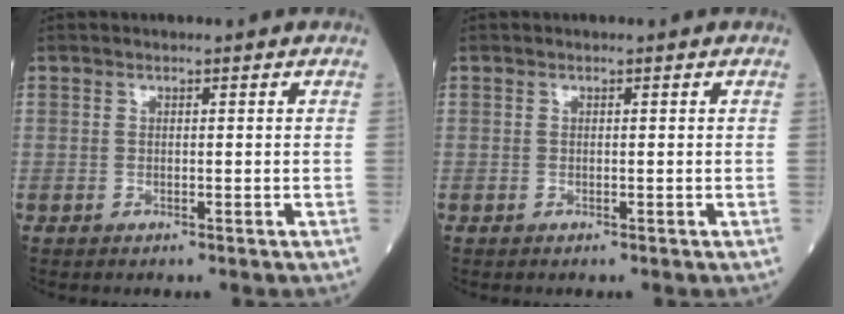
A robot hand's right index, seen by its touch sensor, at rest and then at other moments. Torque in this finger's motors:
{"motor_torque": [0.00, 0.00, 0.00, 0.00]}